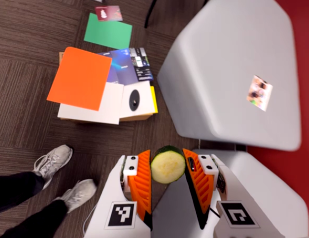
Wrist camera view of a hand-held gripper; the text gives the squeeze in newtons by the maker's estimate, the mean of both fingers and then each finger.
{"total": 10.5, "left": 11.5, "right": 9.4}